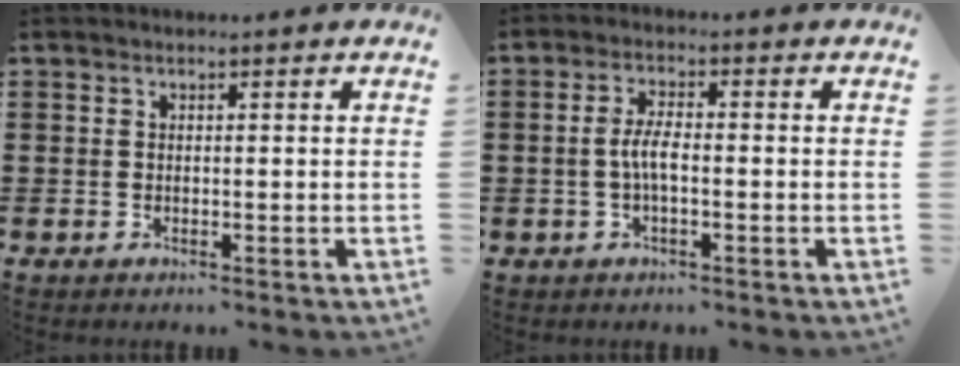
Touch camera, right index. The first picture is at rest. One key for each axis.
{"total": 3.8, "fx": -0.7, "fy": 1.1, "fz": 3.5, "tx": -0.086, "ty": -0.004, "tz": -0.021}